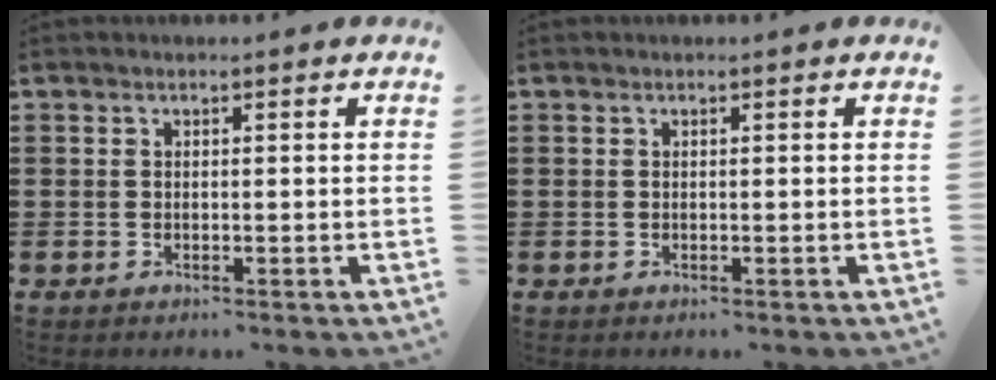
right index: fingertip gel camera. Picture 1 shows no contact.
{"total": 0.0}